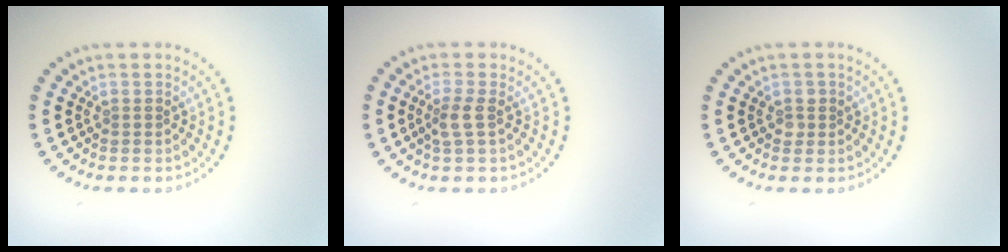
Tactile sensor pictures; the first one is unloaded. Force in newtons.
{"total": 1.7, "press": 1.4, "slide": 0.8}
{"total": 0.9, "press": 0.9, "slide": 0.1}